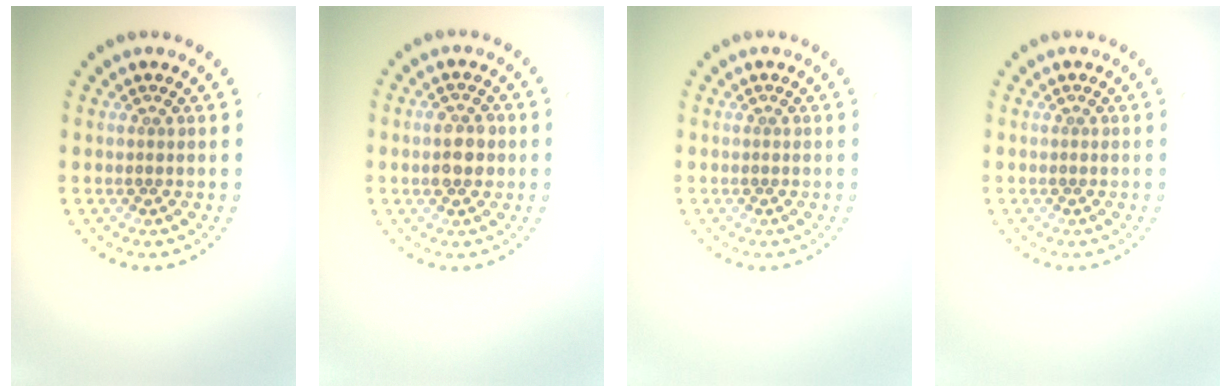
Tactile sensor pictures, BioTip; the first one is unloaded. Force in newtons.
{"total": 2.9, "press": 2.9, "slide": 0.1}
{"total": 0.0}
{"total": 0.0}